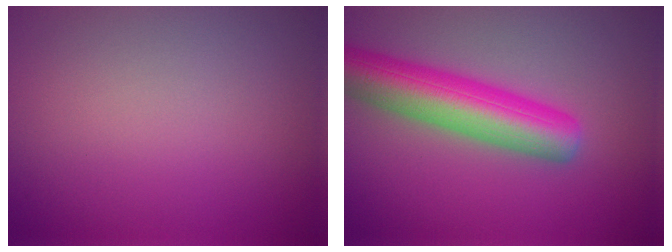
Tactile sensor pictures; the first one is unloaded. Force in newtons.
{"total": 7.9, "press": 7.8, "slide": 0.3}